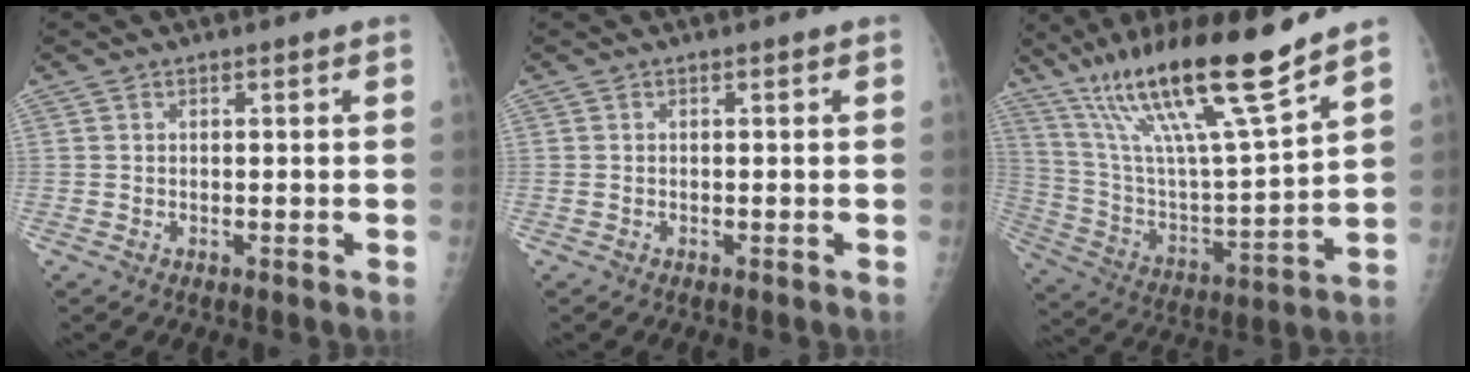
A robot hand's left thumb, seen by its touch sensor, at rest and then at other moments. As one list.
[{"total": 0.0}, {"total": 21.9, "force": [15.0, 2.1, 15.9], "torque": [-0.267, -0.063, 0.274]}]